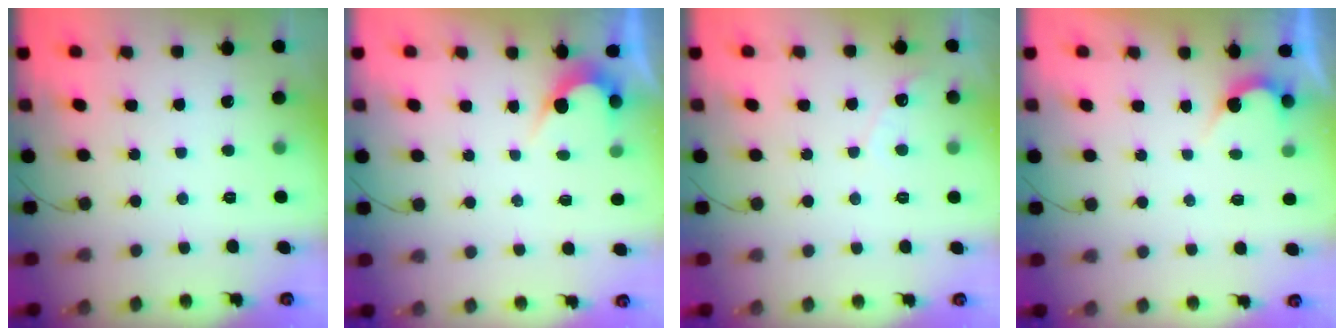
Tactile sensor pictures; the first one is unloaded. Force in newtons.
{"total": 2.6, "press": 2.6, "slide": 0.1}
{"total": 3.1, "press": 3.1, "slide": 0.2}
{"total": 3.0, "press": 3.0, "slide": 0.1}